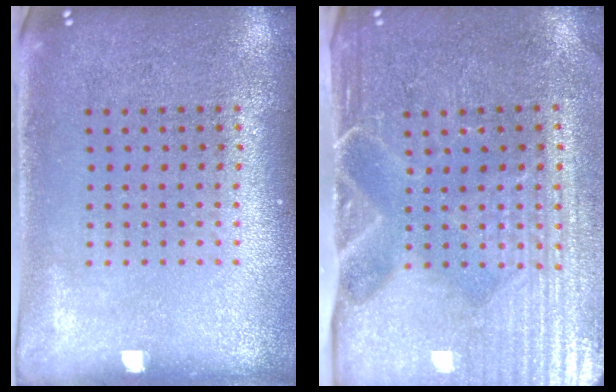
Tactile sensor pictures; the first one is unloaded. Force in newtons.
{"total": 4.6, "press": 4.1, "slide": 2.1}